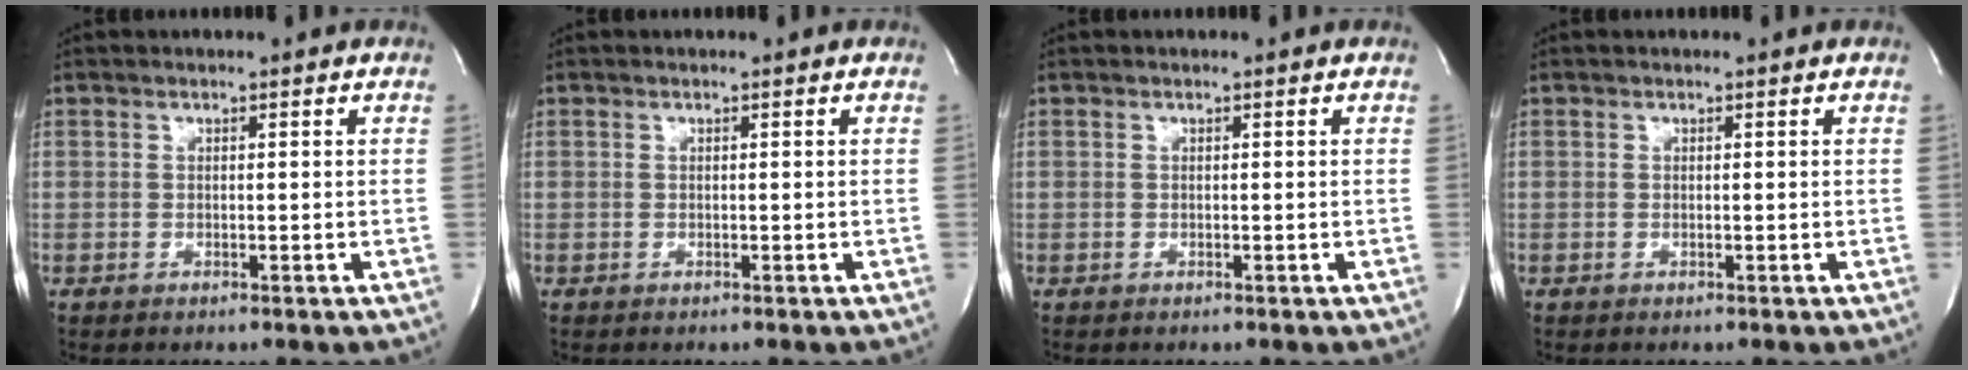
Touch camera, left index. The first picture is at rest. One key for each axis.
{"total": 0.0}
{"total": 0.0}
{"total": 0.0}